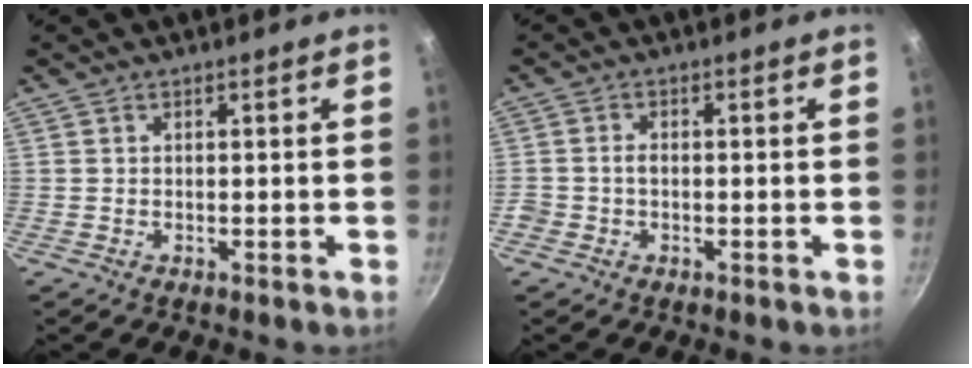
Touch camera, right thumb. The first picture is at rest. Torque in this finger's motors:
{"motor_torque": [0.40, 0.49, 0.39, -0.05, 0.19]}